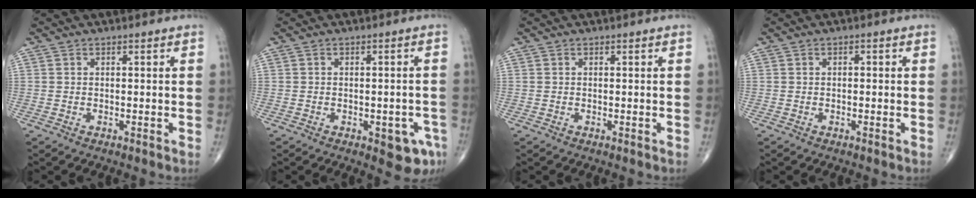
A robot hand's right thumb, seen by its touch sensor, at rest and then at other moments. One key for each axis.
{"total": 6.1, "fx": -2.7, "fy": 2.7, "fz": 4.8, "tx": -0.037, "ty": 0.007, "tz": -0.027}
{"total": 0.0}
{"total": 0.5, "fx": 0.0, "fy": 0.3, "fz": 0.4, "tx": -0.004, "ty": 0.000, "tz": -0.002}